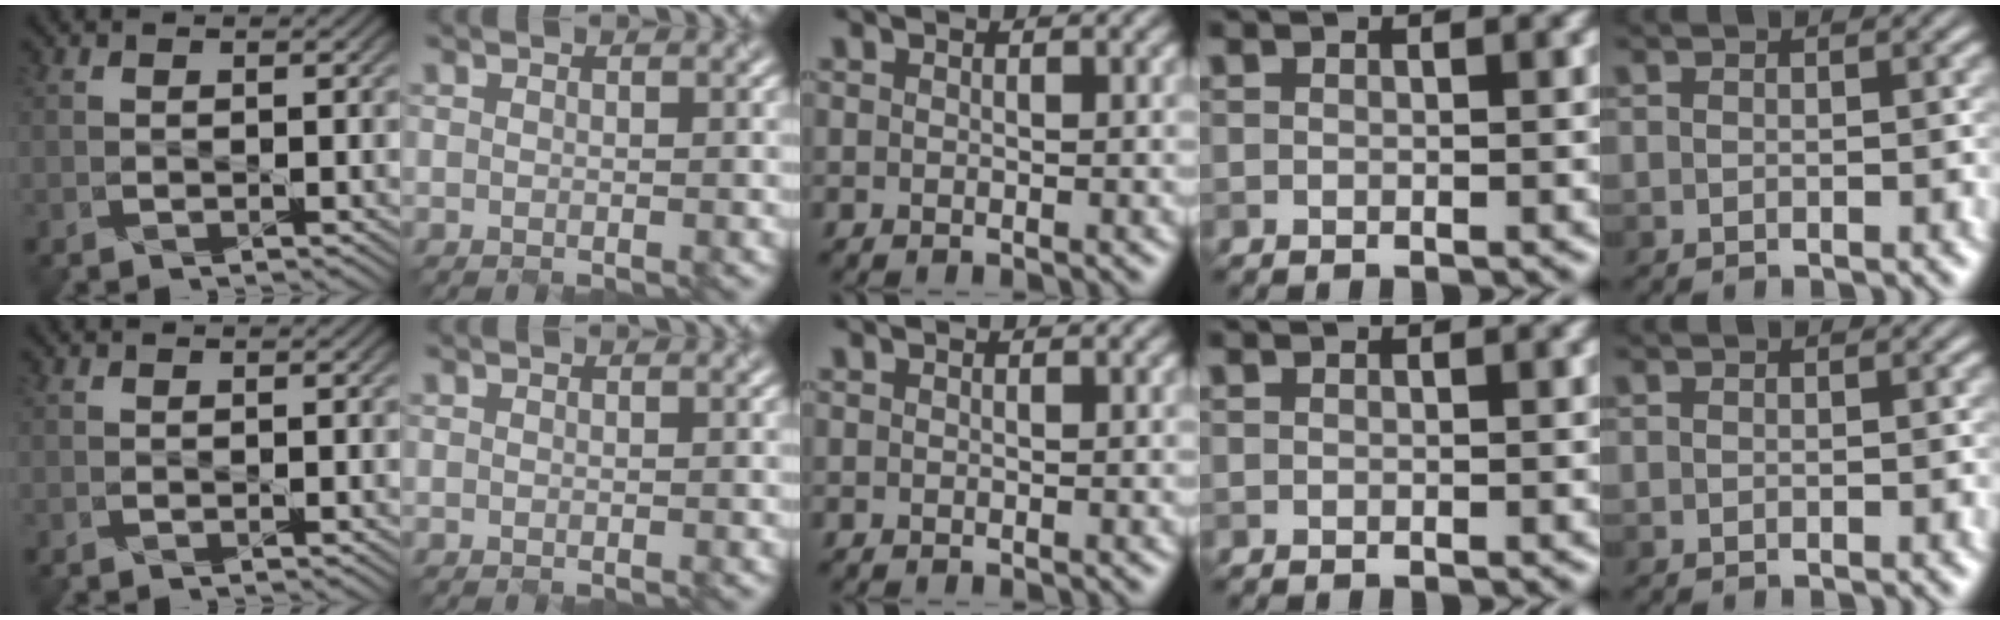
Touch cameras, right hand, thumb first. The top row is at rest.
{}